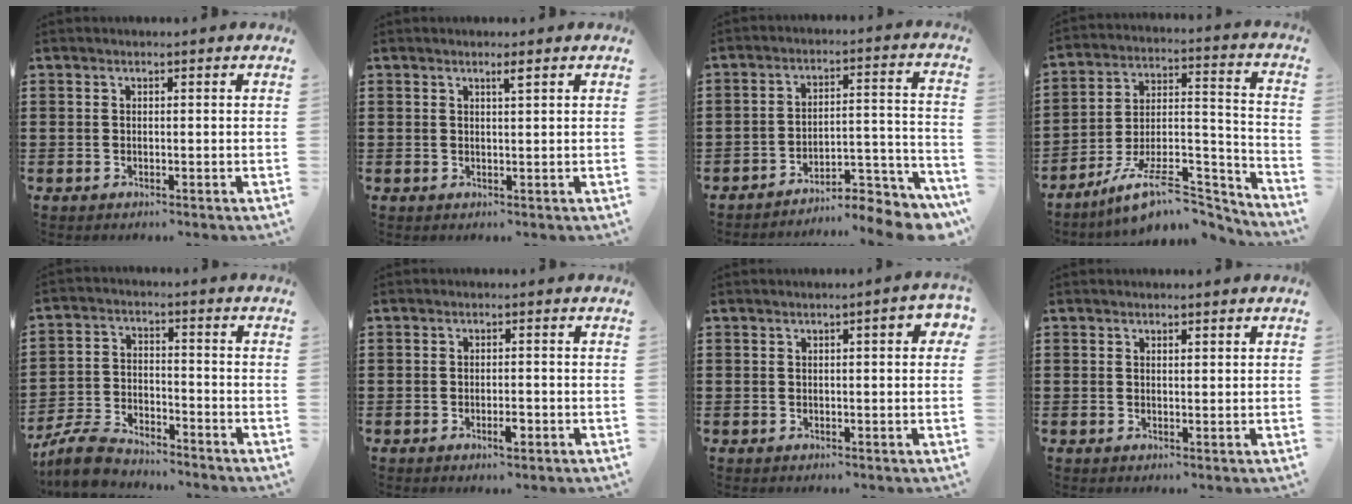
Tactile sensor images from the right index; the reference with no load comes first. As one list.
[{"total": 1.4, "force": [0.8, 0.0, 1.1], "torque": [-0.021, -0.001, 0.013]}, {"total": 7.1, "force": [-6.7, 0.9, 2.1], "torque": [-0.023, 0.007, -0.131]}, {"total": 11.8, "force": [-8.9, 3.8, 6.6], "torque": [-0.103, 0.032, -0.163]}, {"total": 6.4, "force": [-6.0, 1.4, 1.7], "torque": [-0.051, 0.006, -0.122]}, {"total": 2.3, "force": [-1.1, 0.8, 1.9], "torque": [-0.034, 0.001, -0.020]}, {"total": 2.5, "force": [0.5, 0.4, 2.4], "torque": [-0.037, 0.002, 0.005]}, {"total": 0.7, "force": [0.5, 0.3, 0.3], "torque": [-0.007, 0.002, 0.010]}]